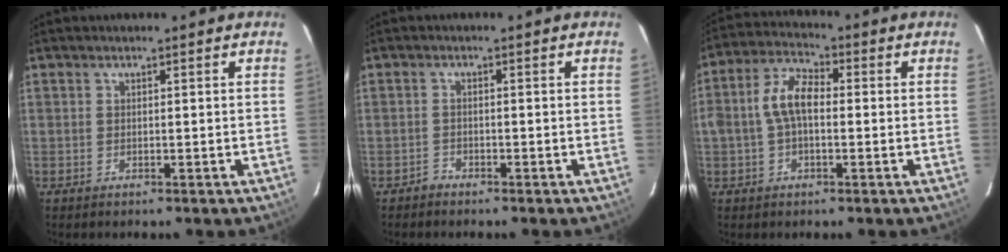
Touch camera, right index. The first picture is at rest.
{"total": 1.2, "force": [-1.1, 0.4, -0.3], "torque": [0.003, 0.005, -0.021]}
{"total": 7.6, "force": [-0.4, 4.1, 6.3], "torque": [-0.128, 0.020, -0.009]}